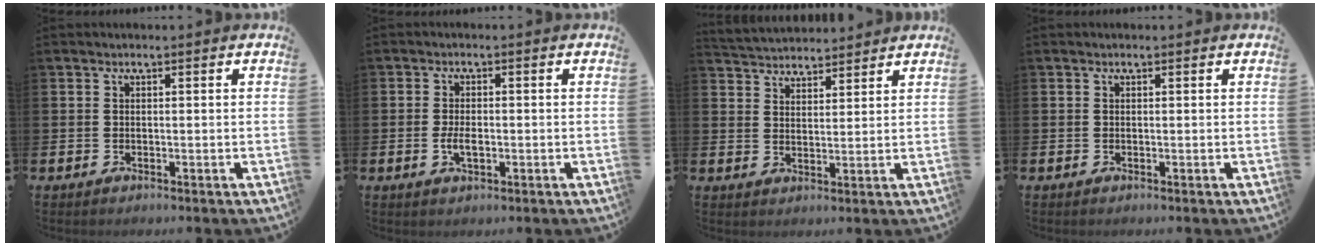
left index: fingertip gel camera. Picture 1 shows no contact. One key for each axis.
{"total": 2.6, "fx": -0.5, "fy": 1.3, "fz": 2.2, "tx": -0.034, "ty": -0.001, "tz": -0.011}
{"total": 4.1, "fx": 4.1, "fy": 0.8, "fz": -0.4, "tx": -0.012, "ty": -0.020, "tz": 0.075}
{"total": 0.0}